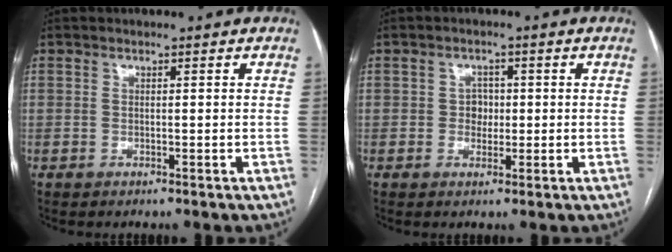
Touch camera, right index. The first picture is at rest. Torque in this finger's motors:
{"motor_torque": [0.27, 0.19, 0.00, 0.00]}